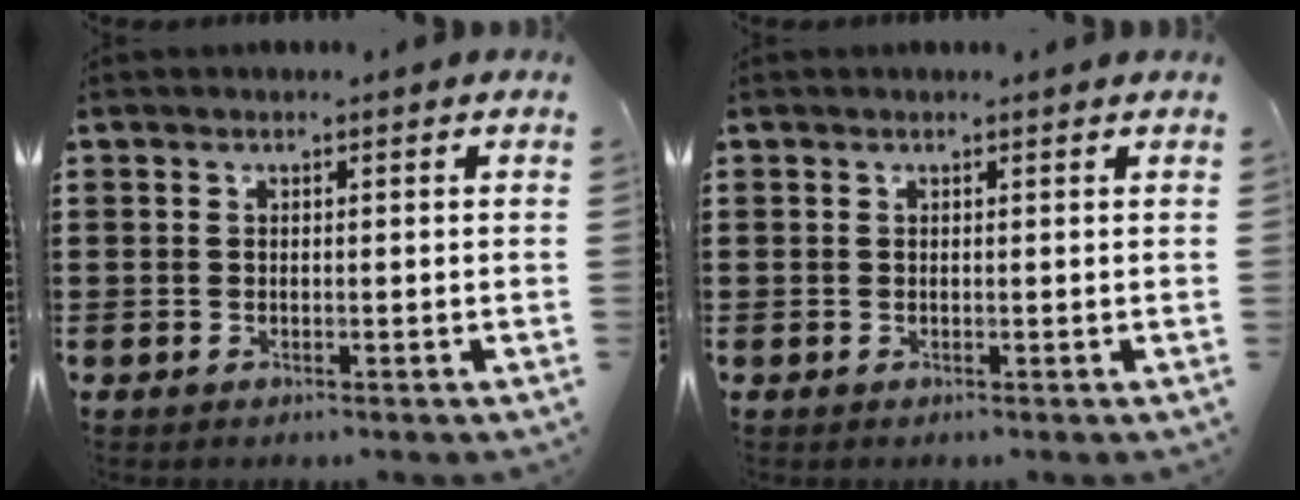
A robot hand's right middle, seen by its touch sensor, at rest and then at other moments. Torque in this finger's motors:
{"motor_torque": [-0.15, -0.14, -0.12, -0.02]}